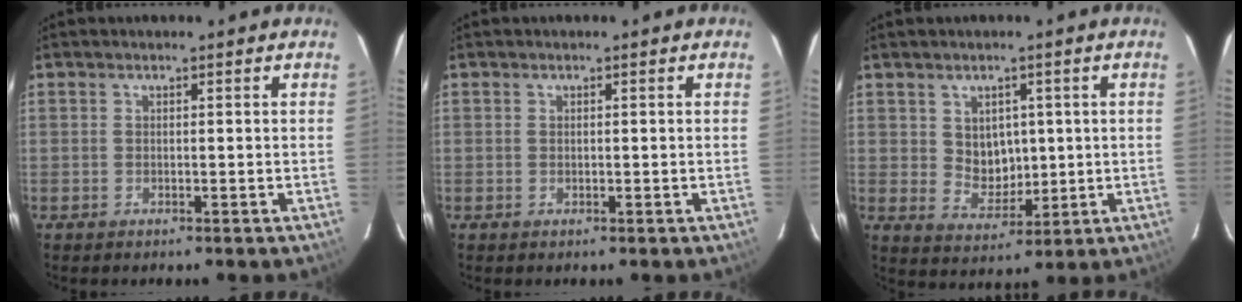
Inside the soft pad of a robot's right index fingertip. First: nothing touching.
{"total": 0.0}
{"total": 6.0, "force": [1.4, 5.1, 2.7], "torque": [-0.044, 0.001, 0.040]}